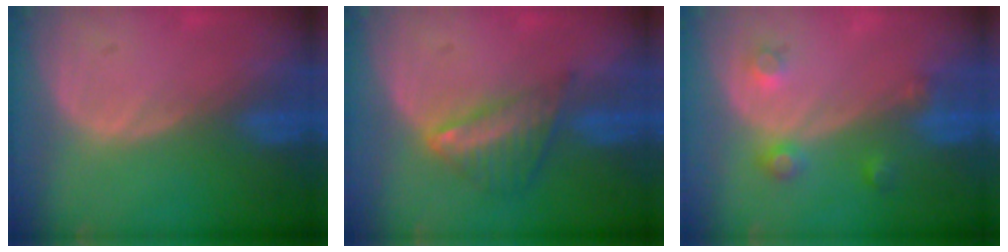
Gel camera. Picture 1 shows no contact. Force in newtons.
{"total": 6.1, "press": 5.3, "slide": 3.0}
{"total": 3.6, "press": 3.2, "slide": 1.6}